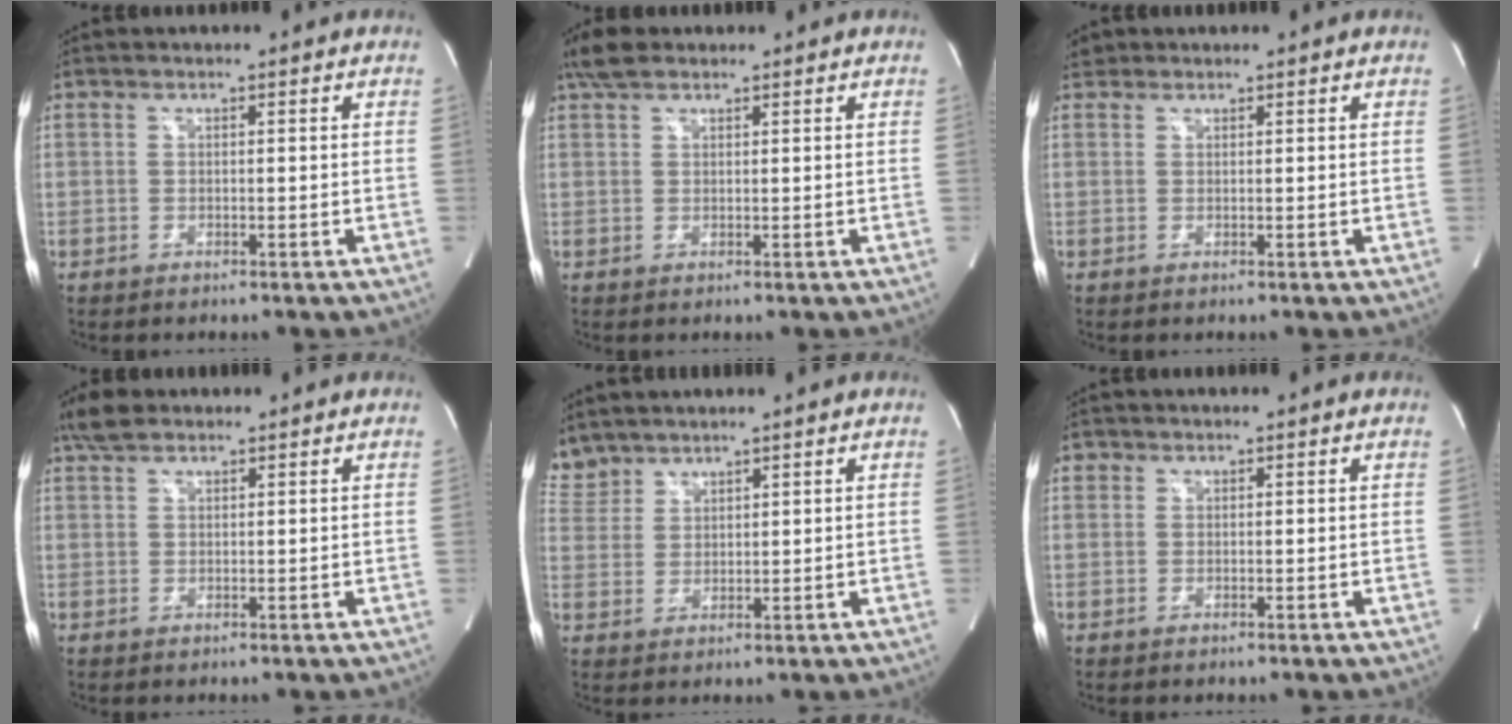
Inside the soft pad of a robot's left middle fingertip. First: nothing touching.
{"total": 3.6, "force": [2.8, 1.4, 1.7], "torque": [-0.044, 0.018, 0.055]}
{"total": 1.6, "force": [1.3, 0.9, -0.3], "torque": [0.006, 0.009, 0.018]}
{"total": 3.4, "force": [2.7, 1.3, 1.6], "torque": [-0.041, 0.016, 0.053]}
{"total": 5.0, "force": [4.7, 1.7, 0.0], "torque": [-0.010, 0.014, 0.109]}
{"total": 0.7, "force": [0.3, 0.6, 0.0], "torque": [0.005, 0.003, 0.005]}